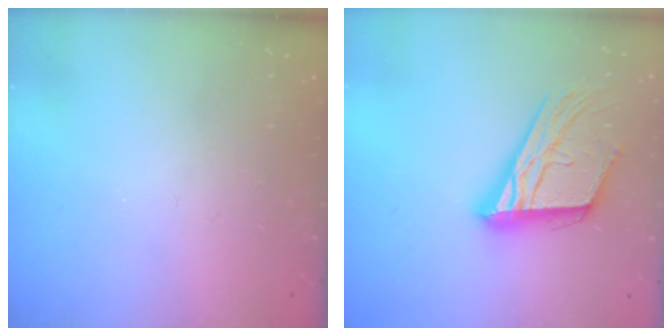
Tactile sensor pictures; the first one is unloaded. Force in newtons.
{"total": 19.6, "press": 19.4, "slide": 2.8}